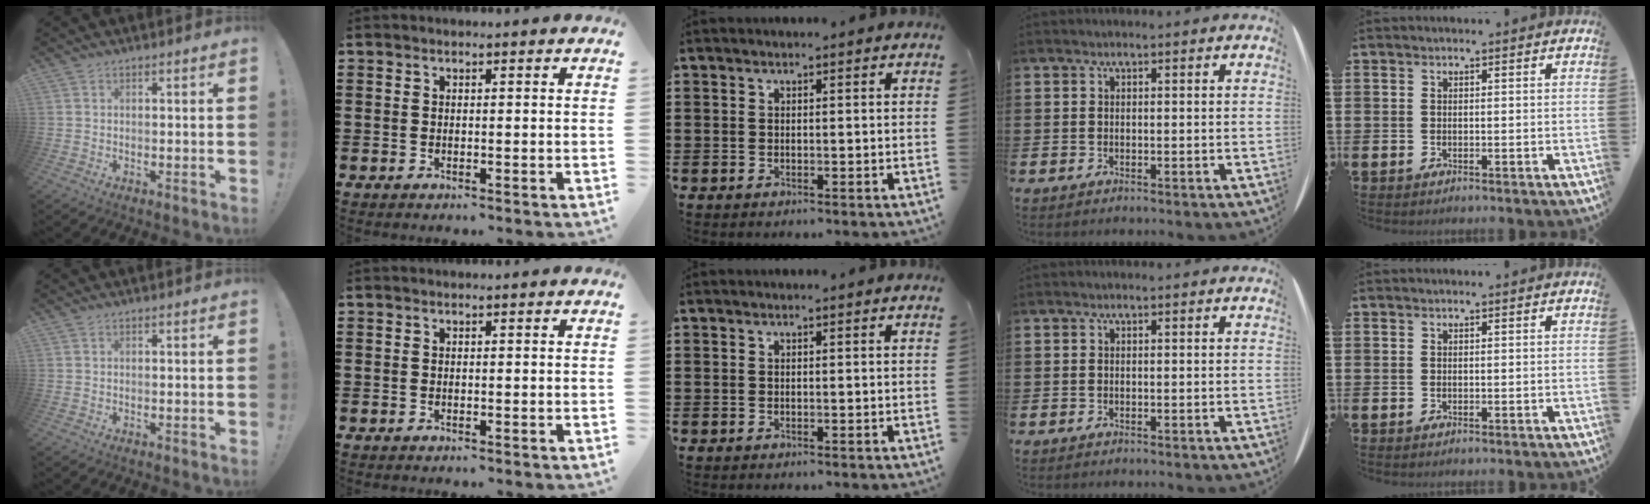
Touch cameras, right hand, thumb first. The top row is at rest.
{}